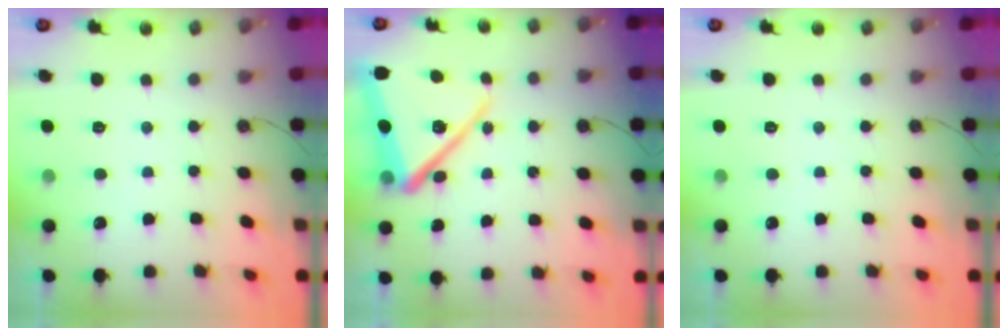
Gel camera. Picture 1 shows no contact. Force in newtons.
{"total": 19.7, "press": 19.6, "slide": 1.8}
{"total": 0.0}